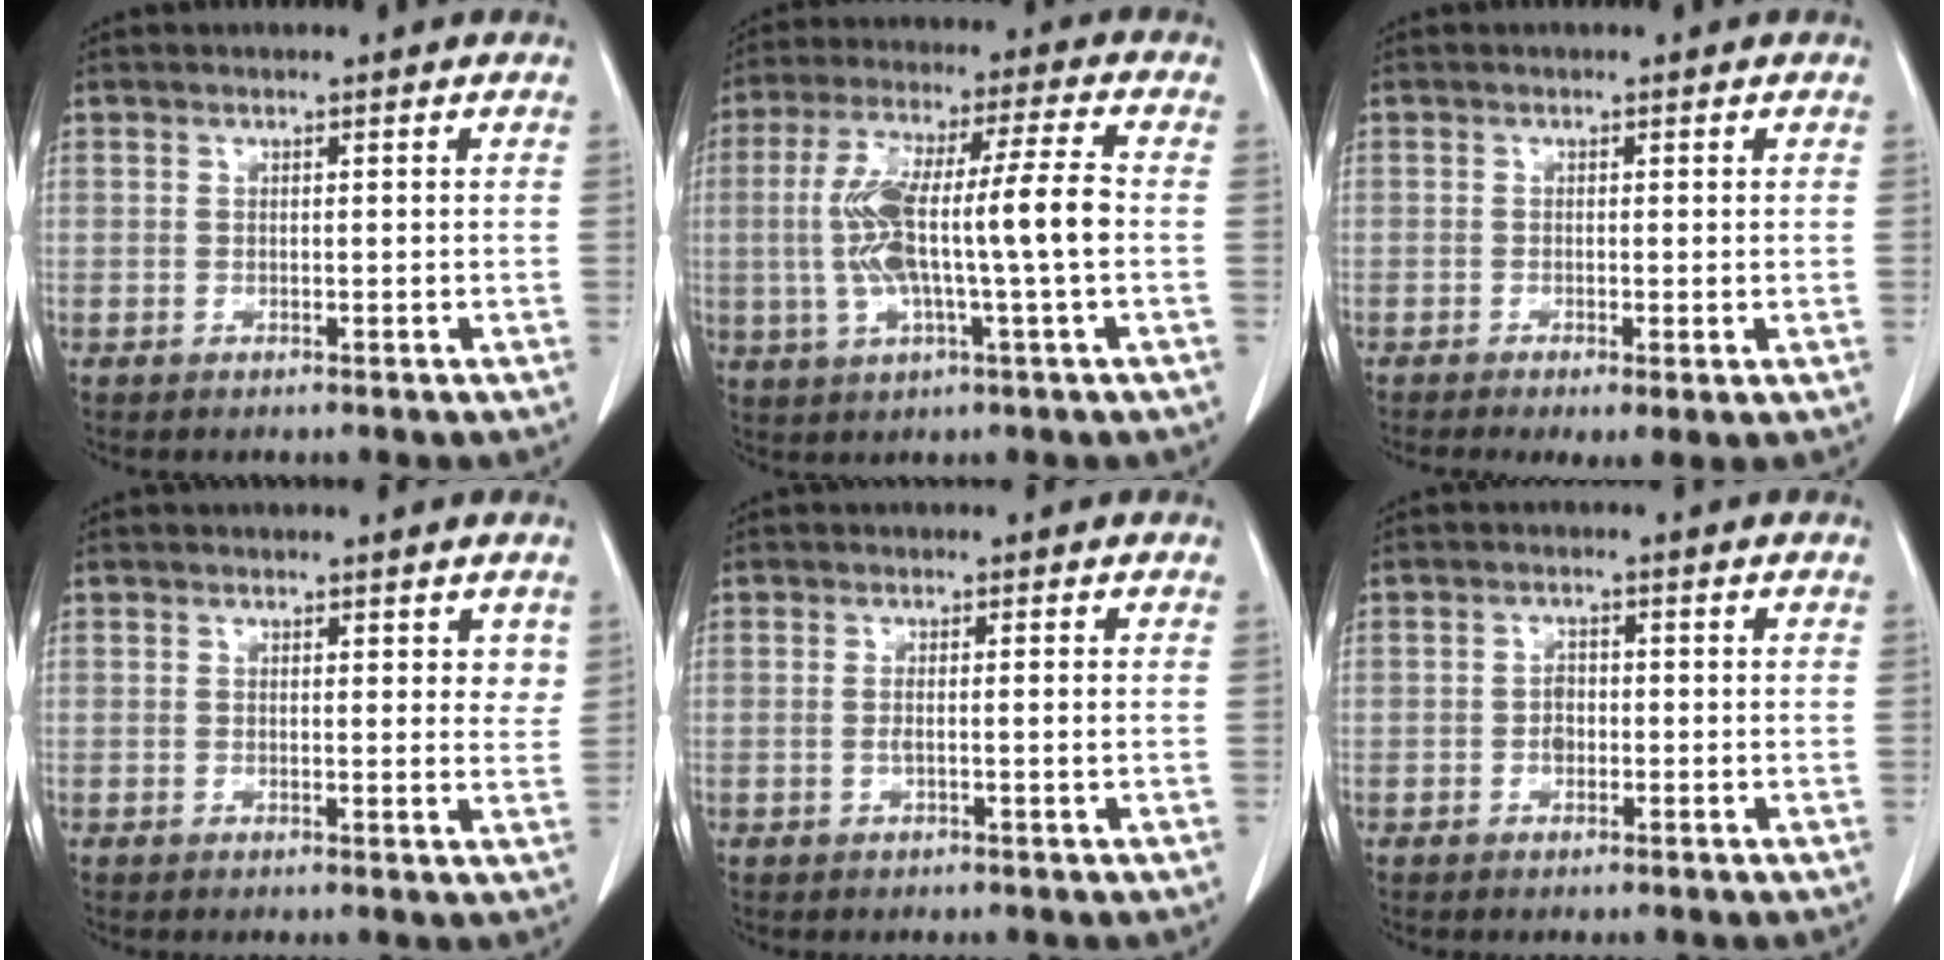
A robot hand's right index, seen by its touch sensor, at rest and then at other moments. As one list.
[{"total": 13.6, "force": [-0.8, 1.1, 13.6], "torque": [-0.265, 0.021, -0.015]}, {"total": 3.0, "force": [-1.2, 0.7, 2.6], "torque": [-0.040, -0.009, -0.016]}, {"total": 2.9, "force": [1.8, 1.1, 2.0], "torque": [-0.015, -0.009, 0.019]}, {"total": 1.7, "force": [-0.2, 0.0, 1.6], "torque": [-0.032, -0.002, -0.003]}, {"total": 1.8, "force": [-0.4, 1.3, 1.2], "torque": [-0.018, 0.005, -0.008]}]